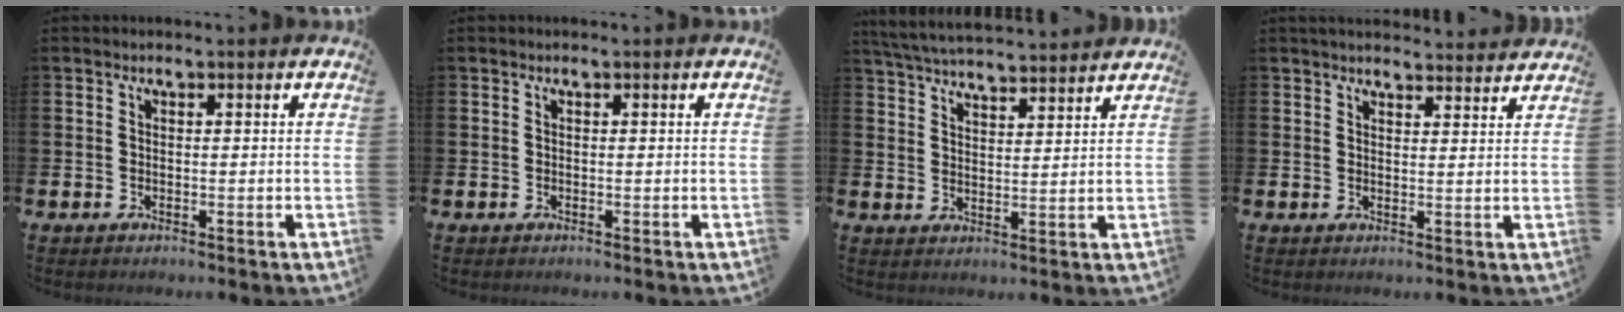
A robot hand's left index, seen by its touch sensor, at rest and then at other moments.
{"total": 0.0}
{"total": 5.4, "force": [5.3, 0.3, 0.8], "torque": [-0.041, -0.029, 0.096]}
{"total": 3.3, "force": [3.3, 0.5, 0.3], "torque": [-0.005, -0.019, 0.058]}